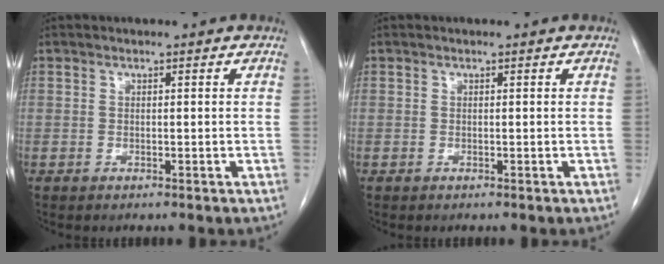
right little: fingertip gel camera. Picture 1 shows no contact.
{"total": 0.0}